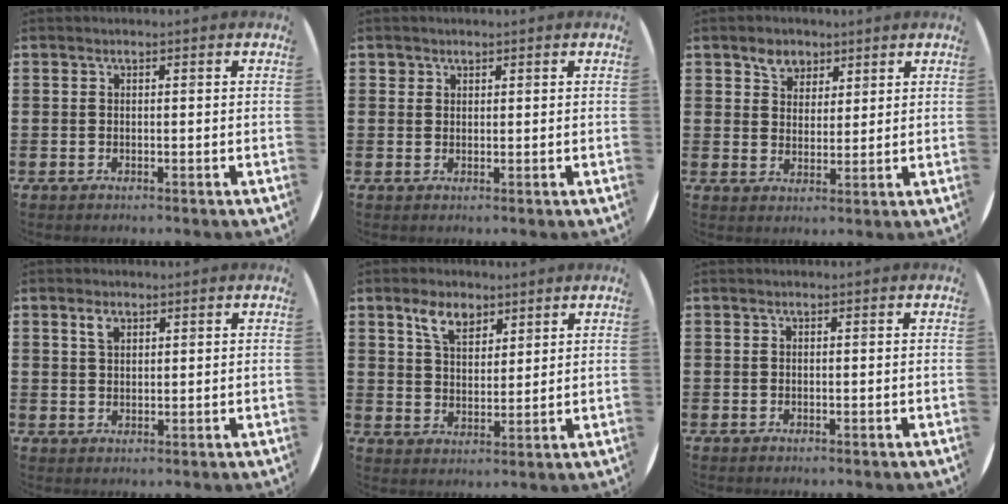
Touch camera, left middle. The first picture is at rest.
{"total": 1.1, "force": [0.9, 0.6, -0.1], "torque": [0.009, -0.001, 0.017]}
{"total": 3.6, "force": [2.7, 2.3, 0.6], "torque": [-0.011, 0.004, 0.050]}
{"total": 2.2, "force": [1.5, 1.2, 1.0], "torque": [-0.016, 0.002, 0.025]}
{"total": 5.2, "force": [3.6, 2.8, 2.5], "torque": [-0.044, 0.000, 0.065]}
{"total": 0.0}